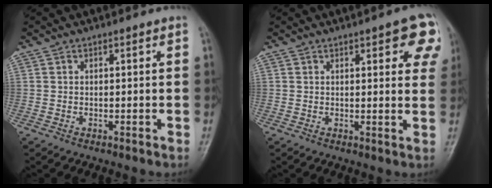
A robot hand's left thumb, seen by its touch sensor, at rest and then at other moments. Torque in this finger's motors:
{"motor_torque": [0.06, 0.20, 0.17, 0.08, 0.05]}